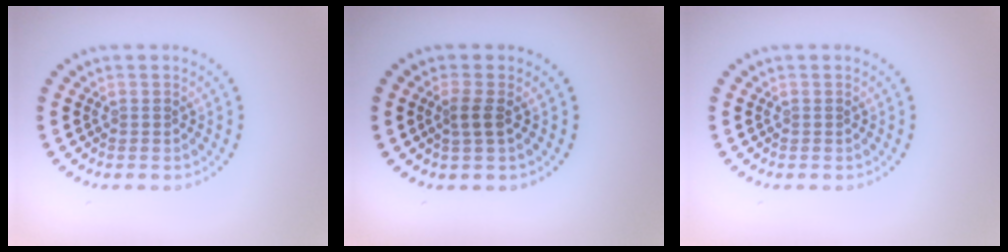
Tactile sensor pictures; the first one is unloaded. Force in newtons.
{"total": 1.5, "press": 1.3, "slide": 0.8}
{"total": 0.0}